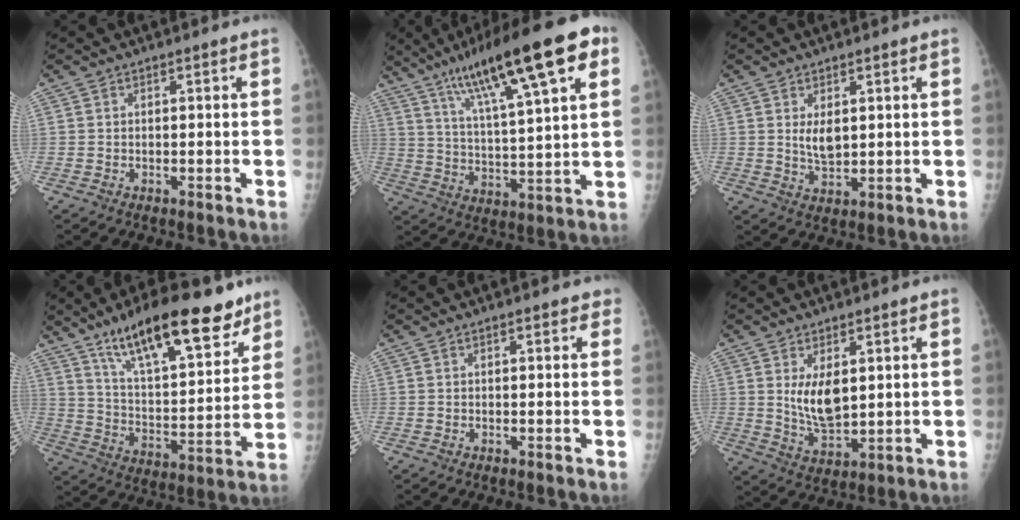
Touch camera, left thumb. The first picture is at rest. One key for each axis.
{"total": 22.8, "fx": 11.6, "fy": 4.8, "fz": 19.0, "tx": -0.294, "ty": -0.003, "tz": 0.191}
{"total": 4.5, "fx": 1.4, "fy": 2.3, "fz": 3.7, "tx": -0.055, "ty": -0.016, "tz": 0.030}
{"total": 22.9, "fx": 15.1, "fy": 7.4, "fz": 15.4, "tx": -0.213, "ty": -0.060, "tz": 0.252}
{"total": 1.7, "fx": 1.0, "fy": 0.8, "fz": 1.1, "tx": -0.005, "ty": 0.000, "tz": 0.009}
{"total": 7.9, "fx": 2.2, "fy": 3.9, "fz": 6.5, "tx": -0.098, "ty": -0.027, "tz": 0.053}